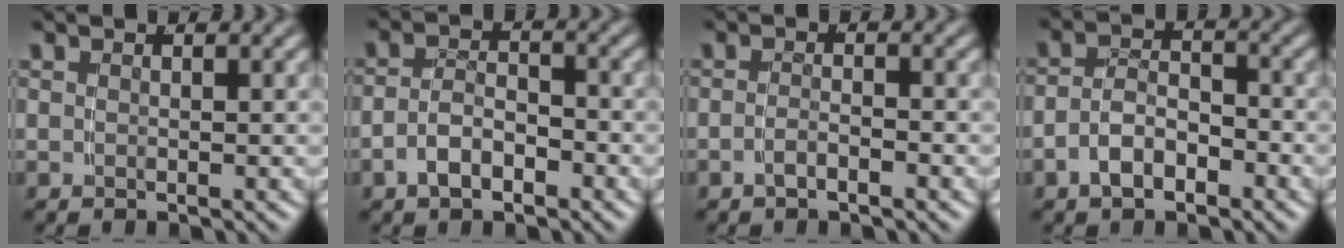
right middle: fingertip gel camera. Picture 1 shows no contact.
{"total": 3.4, "force": [-2.0, 2.0, 1.9], "torque": [-0.027, -0.003, -0.035]}
{"total": 1.6, "force": [-1.5, 0.0, 0.7], "torque": [-0.010, 0.001, -0.028]}
{"total": 4.1, "force": [-2.2, 2.7, 2.2], "torque": [-0.032, -0.005, -0.040]}